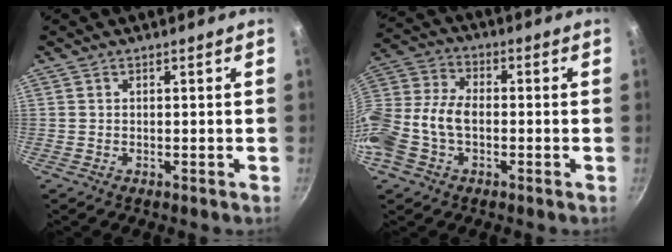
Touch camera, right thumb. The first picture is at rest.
{"total": 13.5, "force": [-2.8, 8.9, 9.8], "torque": [-0.197, 0.036, -0.069]}